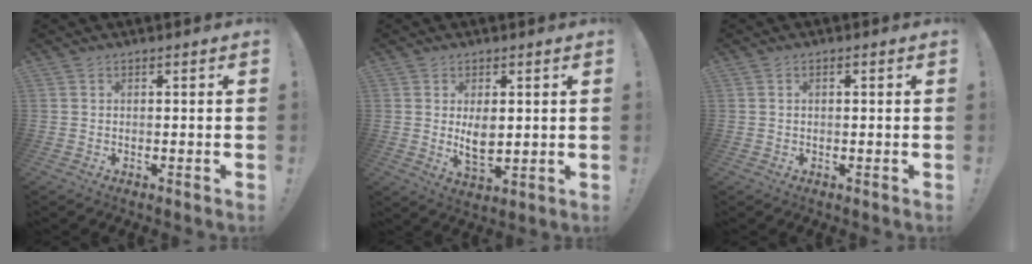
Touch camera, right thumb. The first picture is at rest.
{"total": 6.4, "force": [1.5, 3.7, 4.9], "torque": [-0.069, -0.013, 0.022]}
{"total": 0.8, "force": [0.1, 0.3, 0.8], "torque": [-0.010, 0.000, 0.000]}